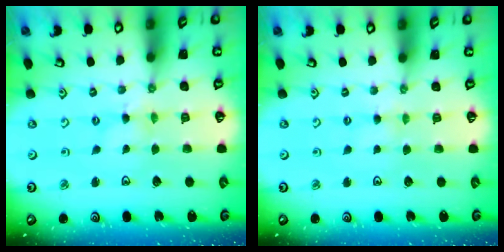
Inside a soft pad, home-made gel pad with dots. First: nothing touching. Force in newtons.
{"total": 1.8, "press": 1.7, "slide": 0.3}